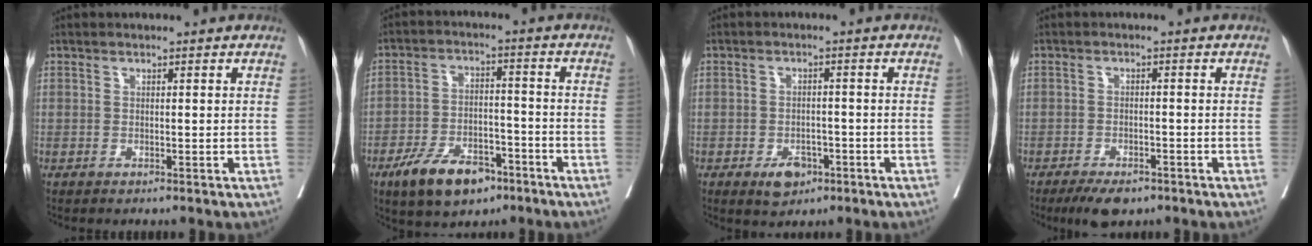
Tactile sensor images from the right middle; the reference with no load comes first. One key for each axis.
{"total": 10.2, "fx": -6.6, "fy": 4.9, "fz": 6.2, "tx": -0.111, "ty": 0.001, "tz": -0.110}
{"total": 4.0, "fx": -2.2, "fy": 2.5, "fz": 2.2, "tx": -0.031, "ty": 0.003, "tz": -0.026}
{"total": 5.0, "fx": -3.6, "fy": 2.1, "fz": 2.8, "tx": -0.045, "ty": -0.003, "tz": -0.056}